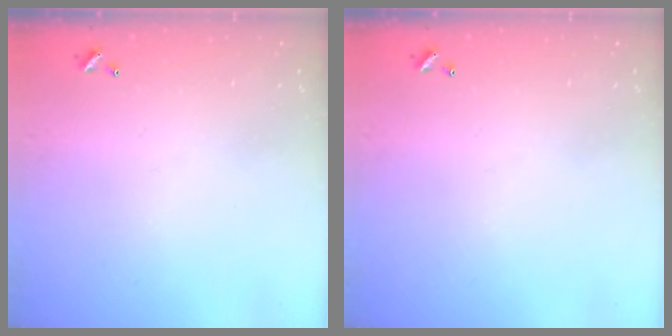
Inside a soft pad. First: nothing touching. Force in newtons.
{"total": 0.0}